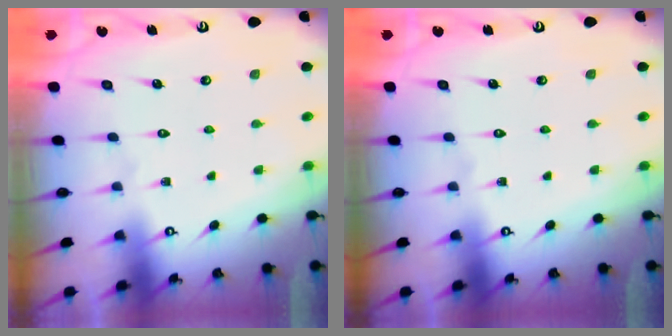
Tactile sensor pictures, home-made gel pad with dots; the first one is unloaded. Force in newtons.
{"total": 0.0}